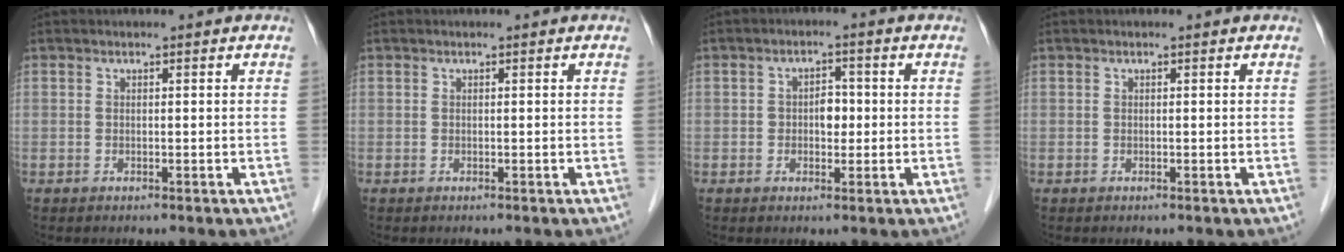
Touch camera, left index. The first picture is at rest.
{"total": 0.0}
{"total": 3.1, "force": [-0.2, 2.0, 2.3], "torque": [-0.035, 0.010, -0.003]}
{"total": 0.0}